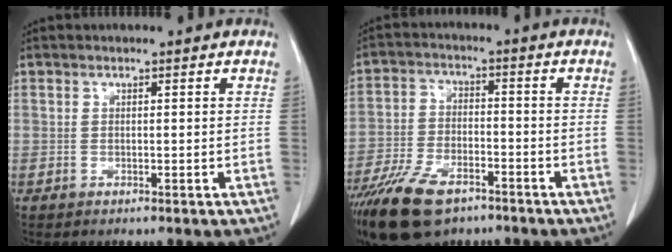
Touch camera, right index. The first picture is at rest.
{"total": 13.7, "force": [-9.2, 6.1, 8.2], "torque": [-0.166, -0.013, -0.165]}